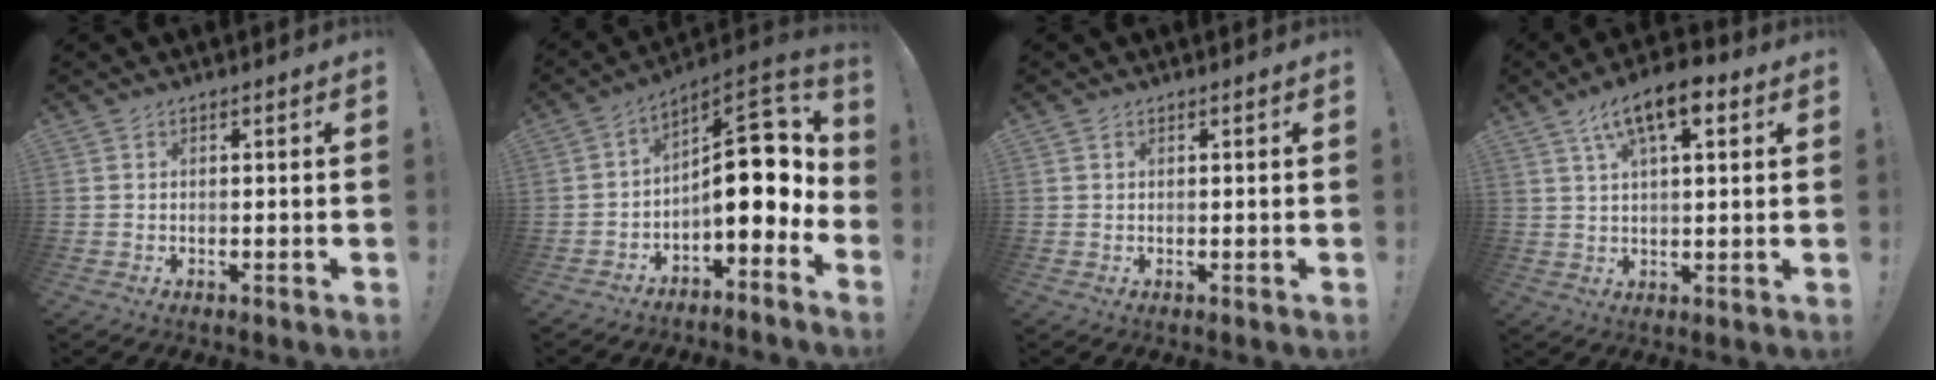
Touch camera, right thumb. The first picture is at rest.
{"total": 15.5, "force": [0.4, 7.5, 13.5], "torque": [-0.169, -0.009, 0.012]}
{"total": 0.0}
{"total": 10.8, "force": [5.2, 4.0, 8.6], "torque": [-0.135, -0.015, 0.091]}